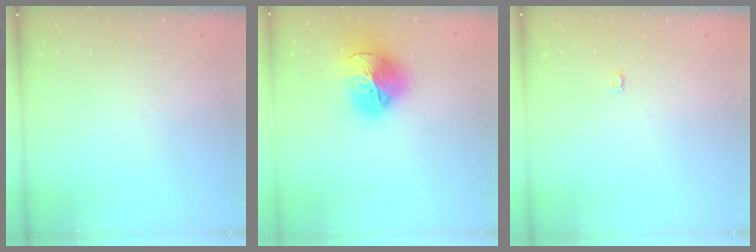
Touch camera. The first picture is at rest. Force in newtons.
{"total": 18.2, "press": 18.1, "slide": 2.0}
{"total": 2.4, "press": 2.4, "slide": 0.2}